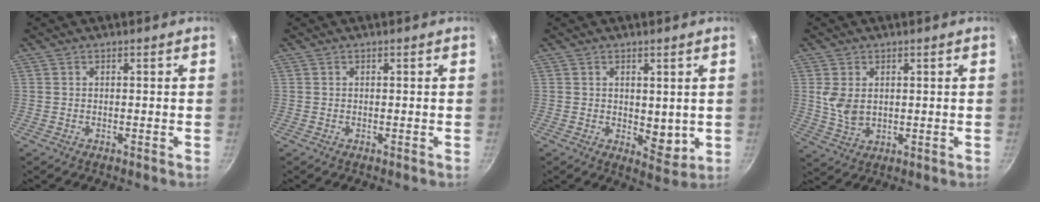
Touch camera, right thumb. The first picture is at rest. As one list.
[{"total": 0.0}, {"total": 5.2, "force": [0.7, 3.3, 4.0], "torque": [-0.046, -0.023, 0.013]}, {"total": 5.9, "force": [1.2, 4.0, 4.3], "torque": [-0.080, -0.013, 0.030]}]